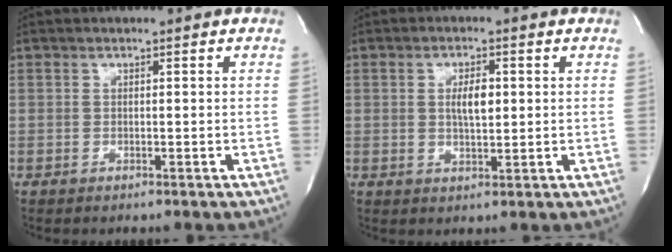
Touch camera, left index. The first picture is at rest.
{"total": 3.7, "force": [0.4, 1.3, 3.5], "torque": [-0.062, -0.002, 0.007]}